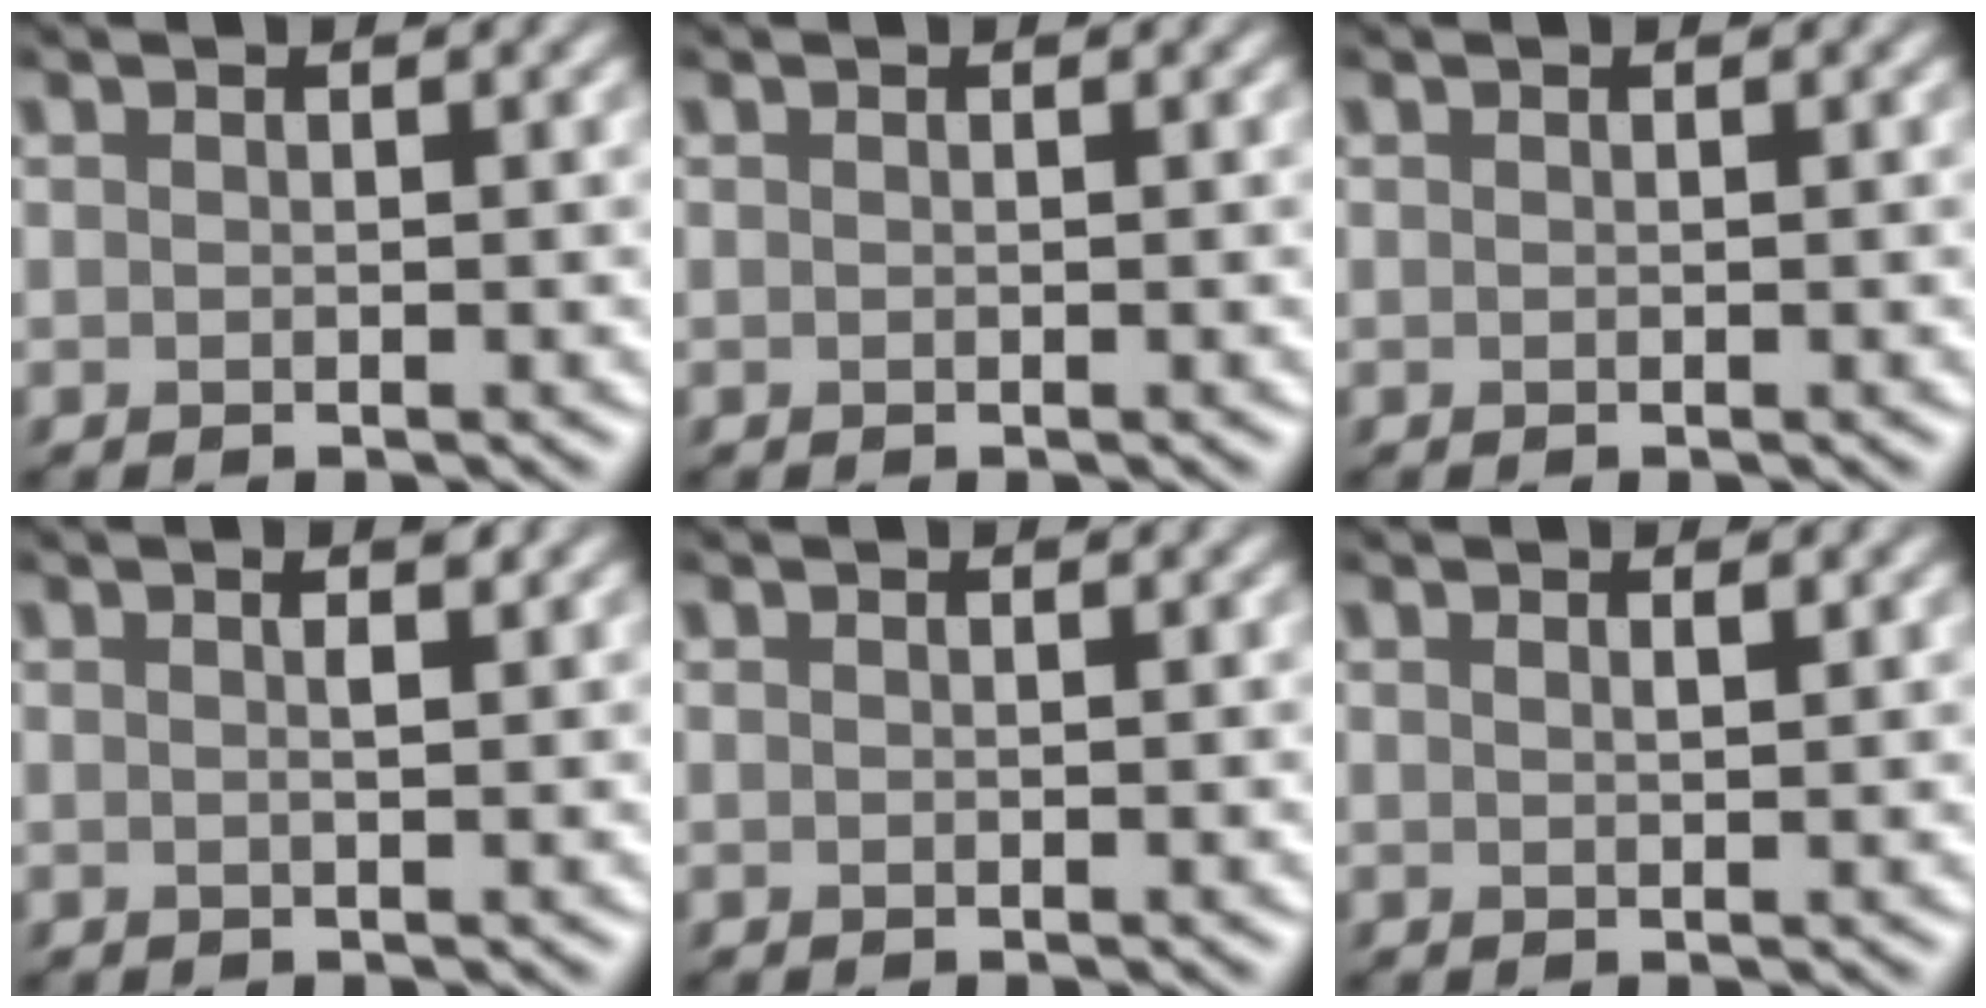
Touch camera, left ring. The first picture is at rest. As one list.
[{"total": 0.0}, {"total": 0.0}, {"total": 1.1, "force": [0.4, 0.1, 1.0], "torque": [-0.015, 0.003, 0.003]}, {"total": 0.0}, {"total": 0.8, "force": [0.5, 0.2, 0.5], "torque": [-0.008, -0.002, 0.009]}]